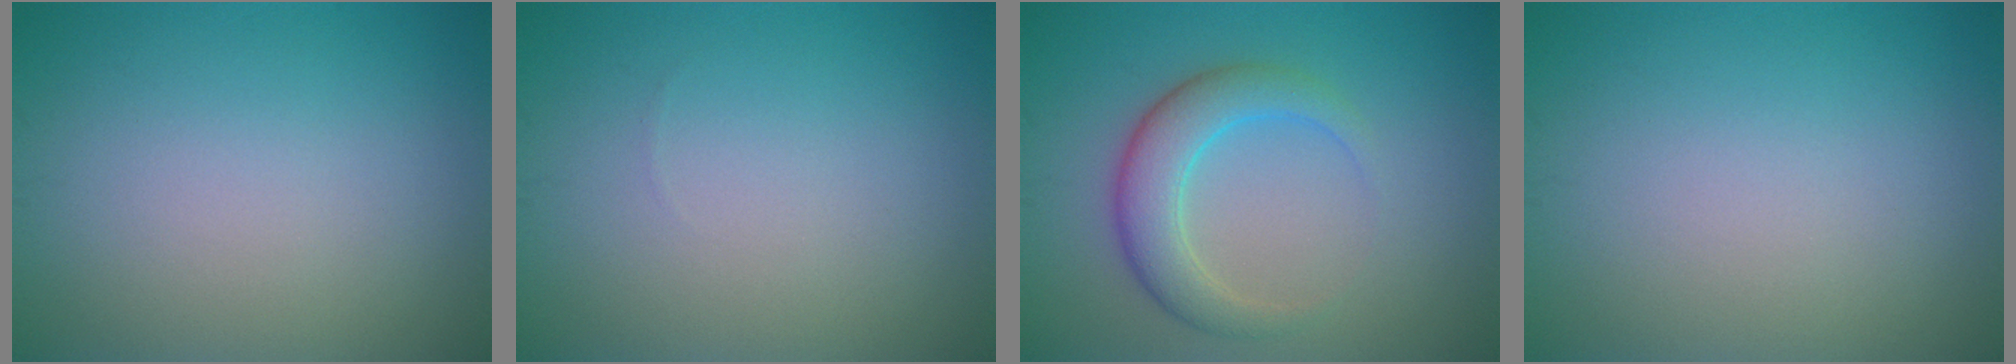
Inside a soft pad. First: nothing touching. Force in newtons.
{"total": 0.0}
{"total": 4.2, "press": 4.2, "slide": 0.1}
{"total": 0.0}